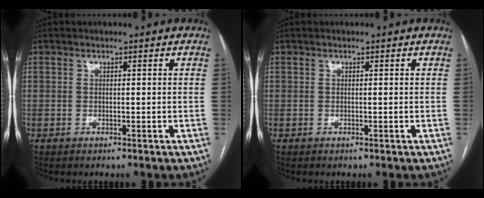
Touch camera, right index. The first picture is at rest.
{"total": 0.0}